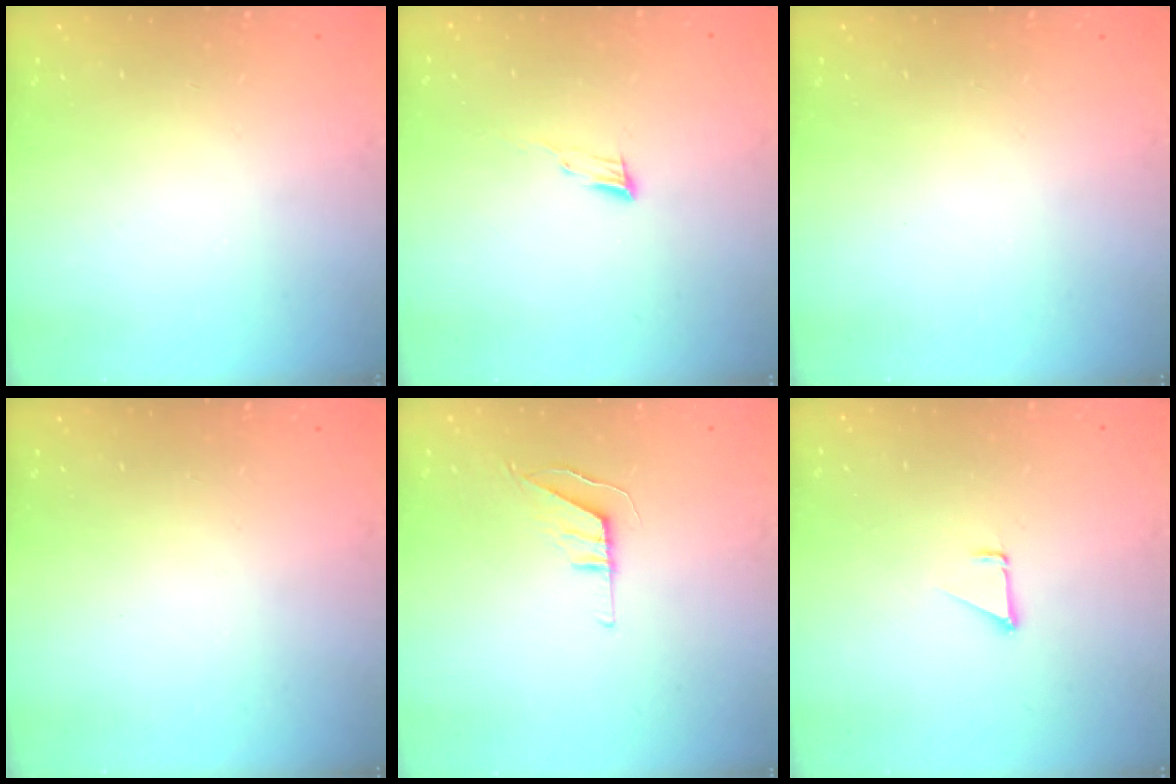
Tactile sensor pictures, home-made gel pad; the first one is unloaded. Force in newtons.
{"total": 4.8, "press": 4.7, "slide": 1.0}
{"total": 0.0}
{"total": 0.0}
{"total": 5.5, "press": 5.5, "slide": 0.4}
{"total": 1.5, "press": 1.5, "slide": 0.1}